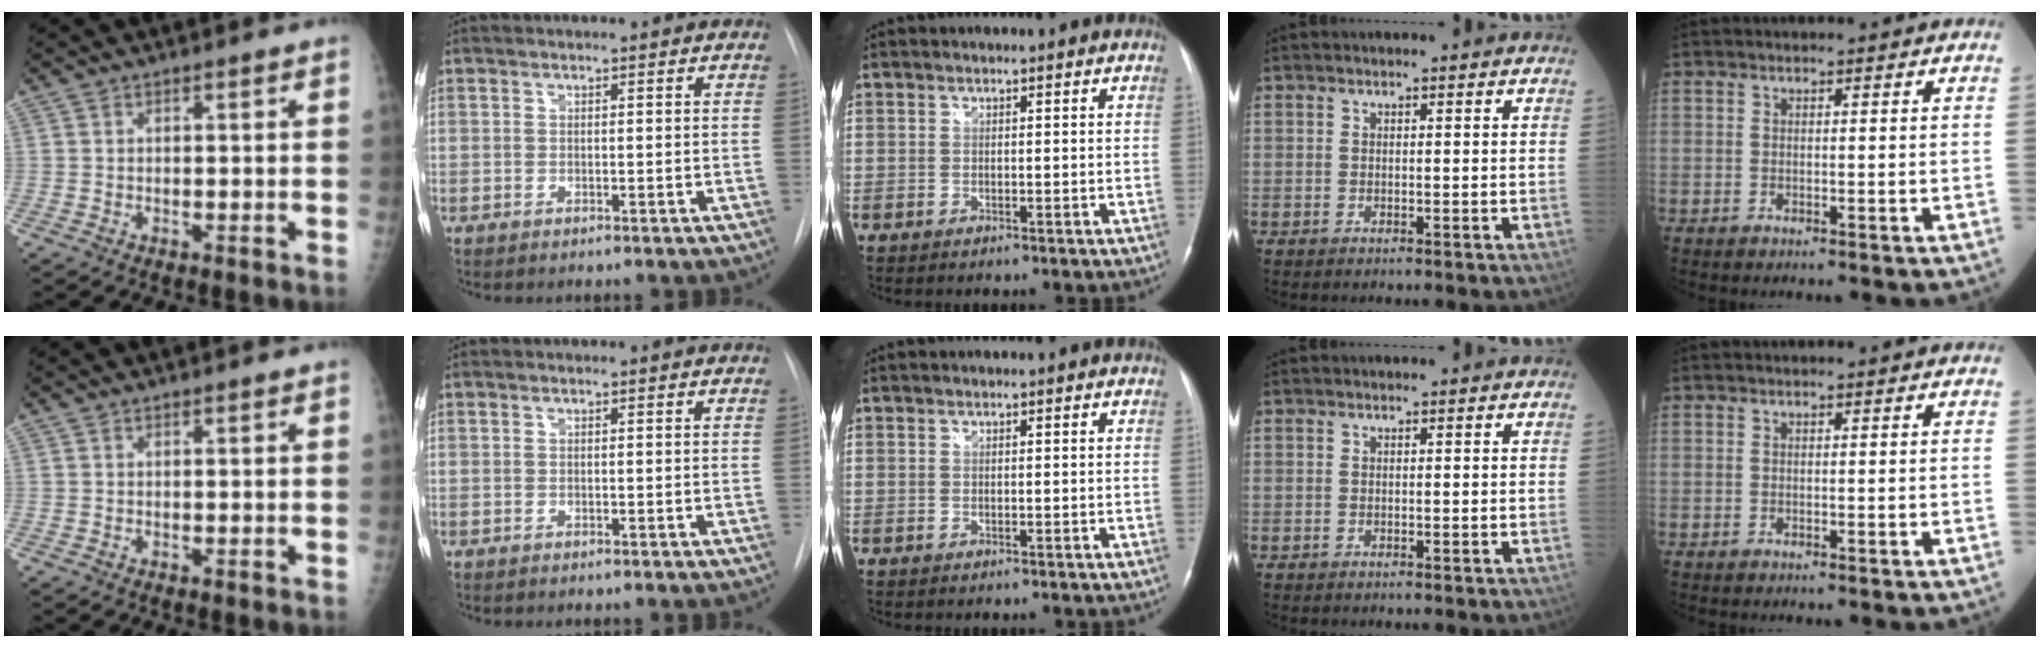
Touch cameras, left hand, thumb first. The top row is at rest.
{}